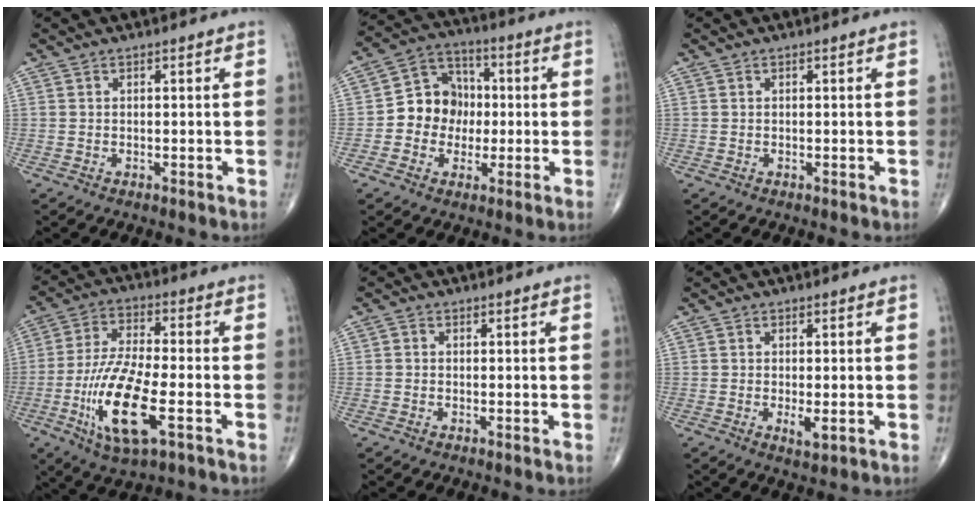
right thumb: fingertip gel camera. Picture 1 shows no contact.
{"total": 10.6, "force": [-0.8, 9.3, 5.1], "torque": [-0.041, 0.031, -0.025]}
{"total": 0.0}
{"total": 15.8, "force": [-5.1, 4.9, 14.1], "torque": [-0.290, 0.009, -0.089]}
{"total": 0.8, "force": [-0.1, 0.7, 0.3], "torque": [-0.003, 0.001, -0.006]}
{"total": 2.8, "force": [-0.6, 0.9, 2.5], "torque": [-0.045, -0.008, -0.009]}